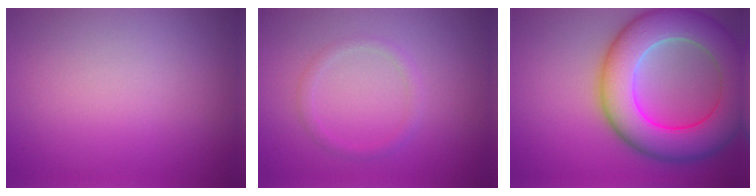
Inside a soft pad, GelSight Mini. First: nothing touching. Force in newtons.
{"total": 1.2, "press": 1.2, "slide": 0.1}
{"total": 11.1, "press": 11.1, "slide": 0.4}